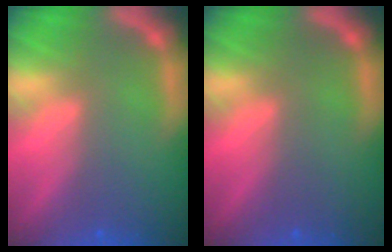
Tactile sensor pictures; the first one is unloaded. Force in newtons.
{"total": 0.0}